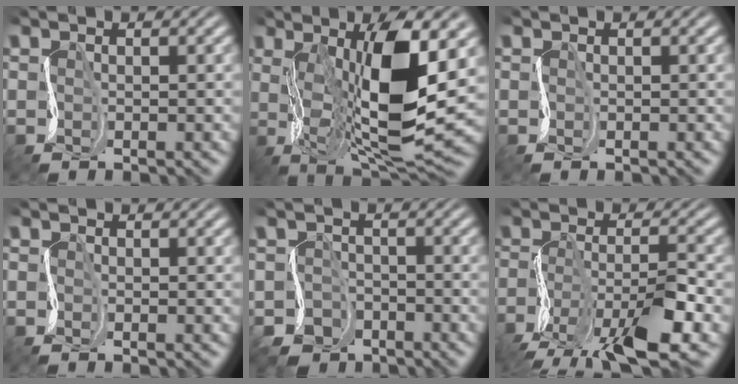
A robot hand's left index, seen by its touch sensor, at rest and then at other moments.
{"total": 12.5, "force": [1.5, 3.7, 11.8], "torque": [-0.198, -0.010, 0.027]}
{"total": 0.0}
{"total": 0.8, "force": [-0.7, 0.3, 0.1], "torque": [-0.004, -0.003, -0.017]}
{"total": 4.0, "force": [-3.2, 2.4, 0.5], "torque": [-0.006, -0.003, -0.065]}
{"total": 8.4, "force": [-5.0, 2.5, 6.2], "torque": [-0.115, -0.001, -0.101]}